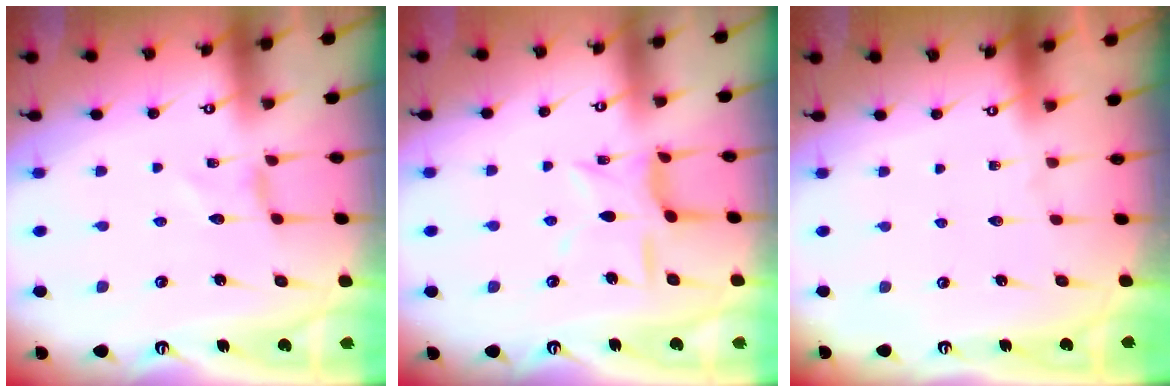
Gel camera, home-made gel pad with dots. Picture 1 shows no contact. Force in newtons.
{"total": 9.7, "press": 9.6, "slide": 0.7}
{"total": 0.0}